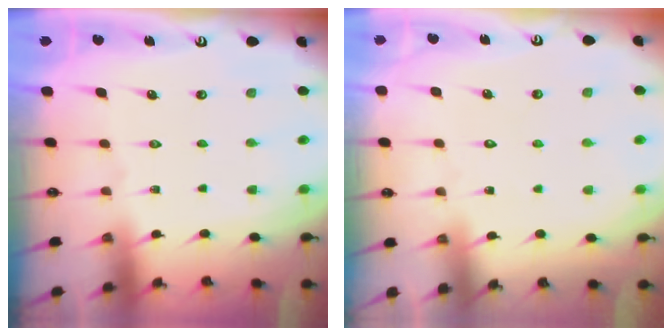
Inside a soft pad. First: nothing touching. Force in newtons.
{"total": 3.5, "press": 3.5, "slide": 0.2}